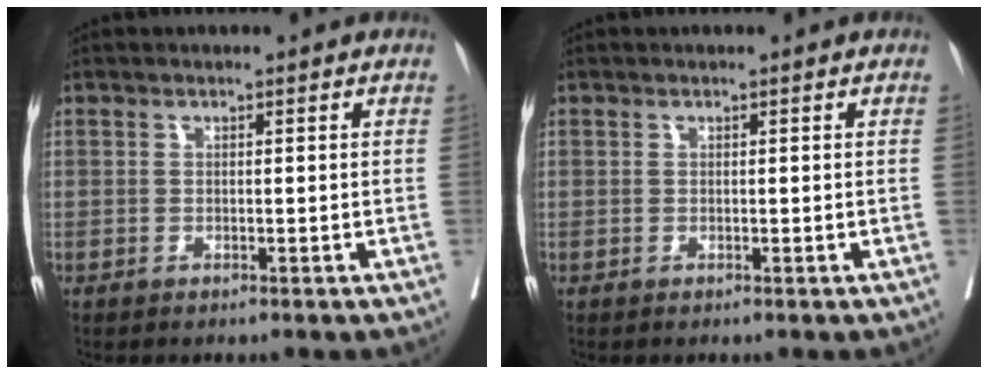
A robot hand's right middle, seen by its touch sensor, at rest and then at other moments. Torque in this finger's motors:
{"motor_torque": [0.00, -0.01, -0.01, 0.00]}